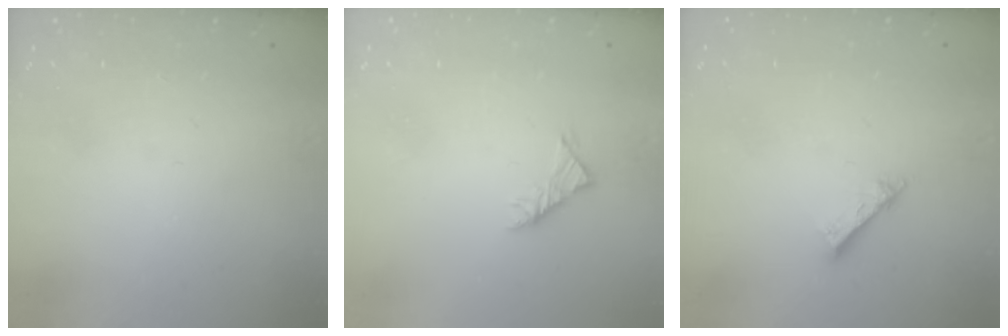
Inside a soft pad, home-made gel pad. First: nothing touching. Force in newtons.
{"total": 2.9, "press": 2.8, "slide": 0.8}
{"total": 2.6, "press": 2.6, "slide": 0.1}